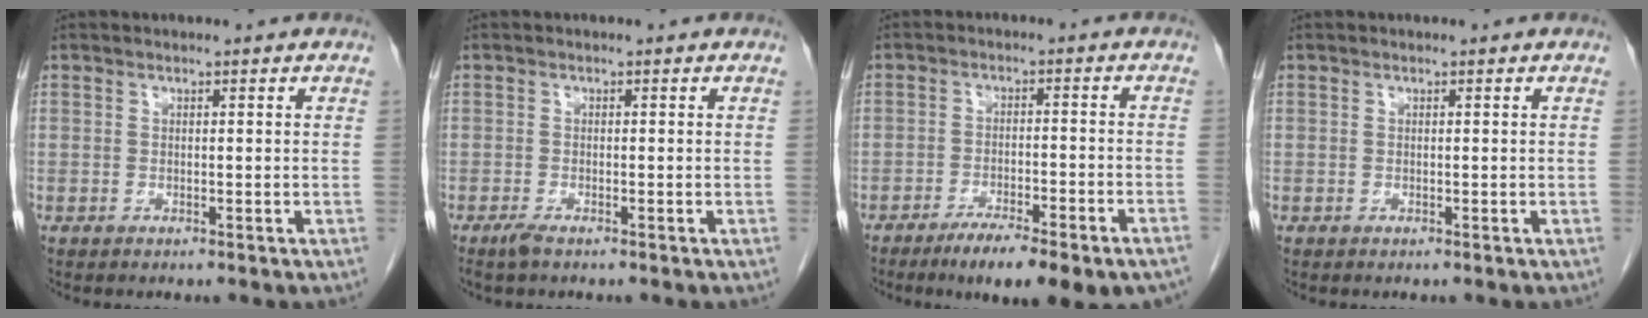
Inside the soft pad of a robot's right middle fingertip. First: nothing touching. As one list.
[{"total": 1.4, "force": [-1.0, 0.1, 0.9], "torque": [-0.024, -0.004, -0.021]}, {"total": 13.5, "force": [-10.1, 2.0, 8.7], "torque": [-0.096, -0.009, -0.148]}, {"total": 0.0}]